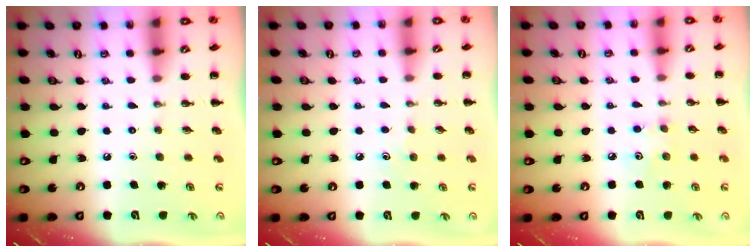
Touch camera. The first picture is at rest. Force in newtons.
{"total": 3.7, "press": 3.5, "slide": 1.2}
{"total": 3.3, "press": 3.2, "slide": 0.8}